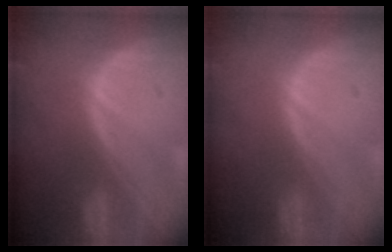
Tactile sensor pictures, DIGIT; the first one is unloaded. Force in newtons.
{"total": 0.0}